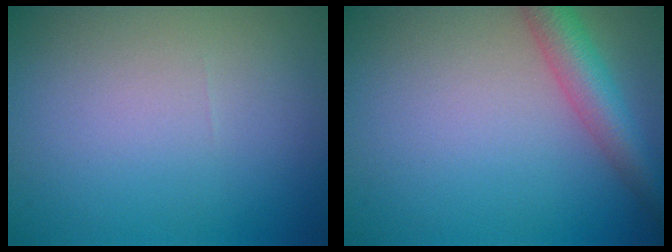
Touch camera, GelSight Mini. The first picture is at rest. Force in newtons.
{"total": 4.7, "press": 4.6, "slide": 0.2}